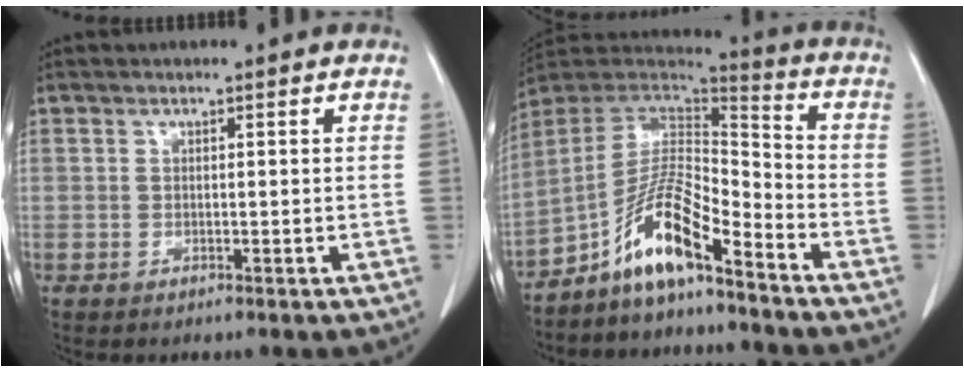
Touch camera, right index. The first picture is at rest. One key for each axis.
{"total": 11.8, "fx": -7.8, "fy": 2.1, "fz": 8.5, "tx": -0.160, "ty": 0.021, "tz": -0.144}